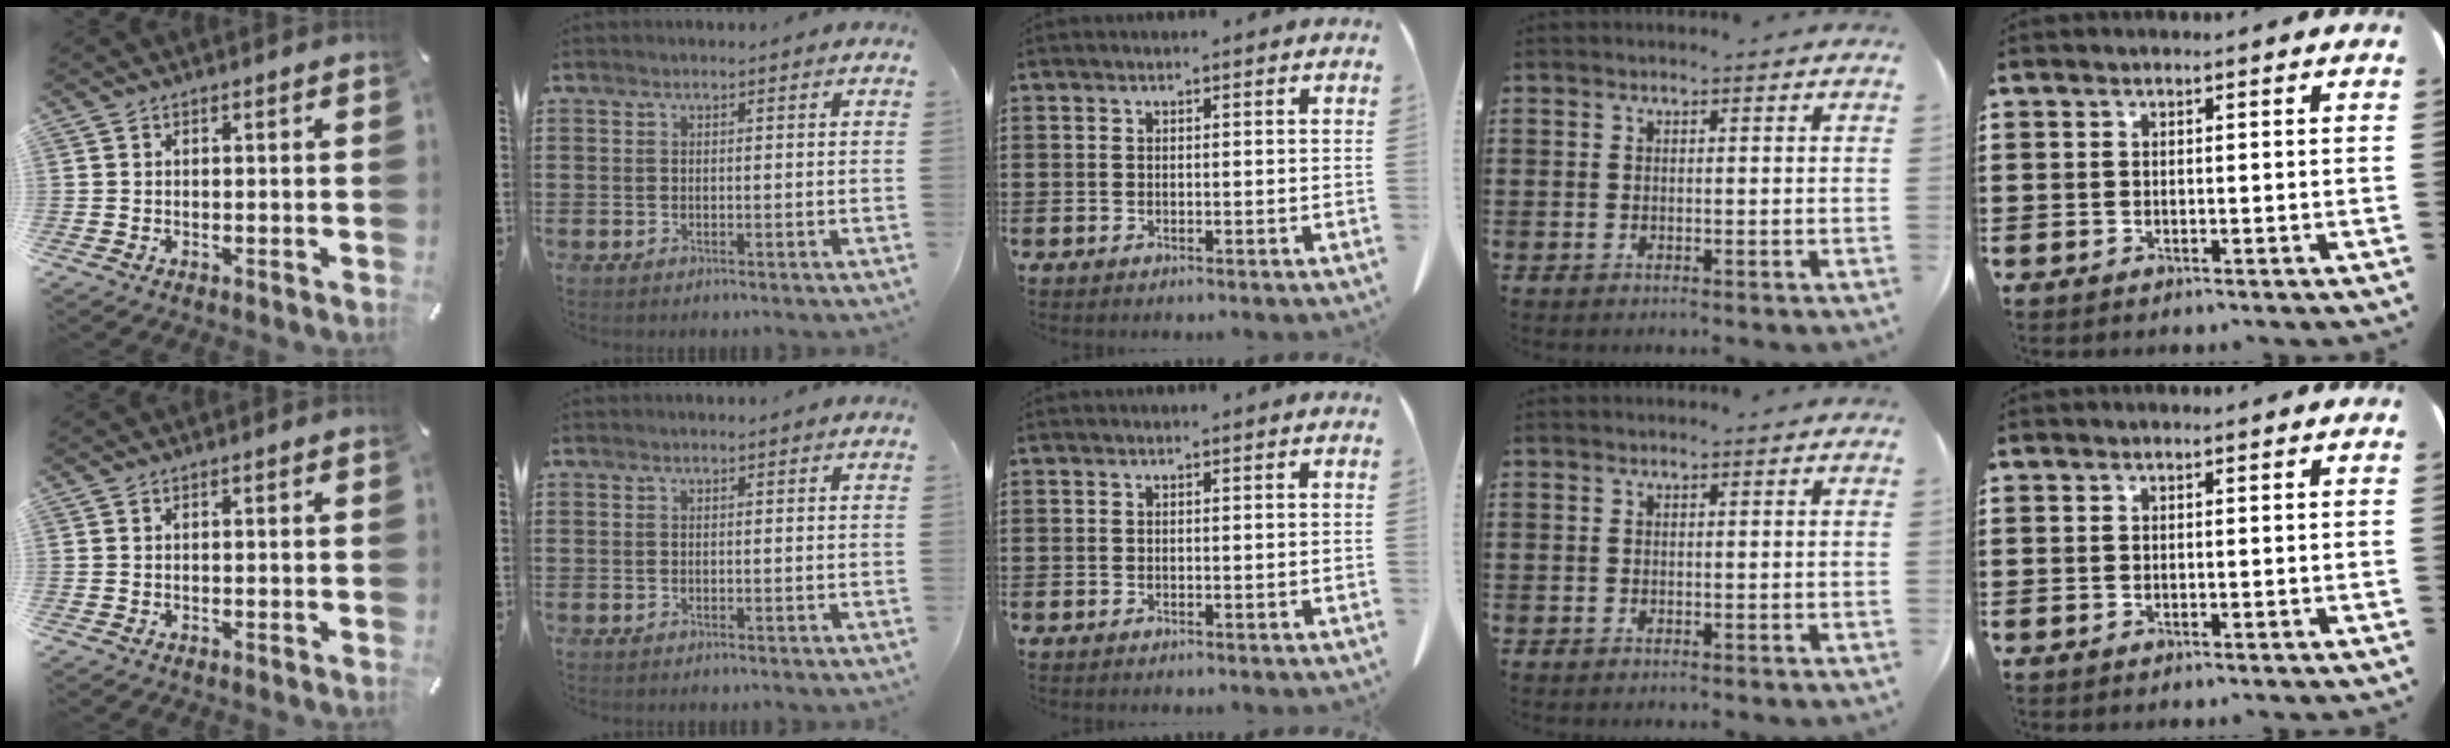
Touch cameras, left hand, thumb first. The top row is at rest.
{}